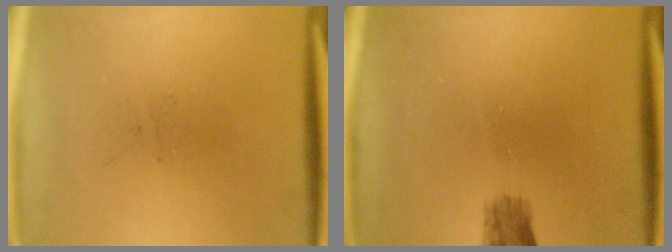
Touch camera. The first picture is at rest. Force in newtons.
{"total": 2.3}